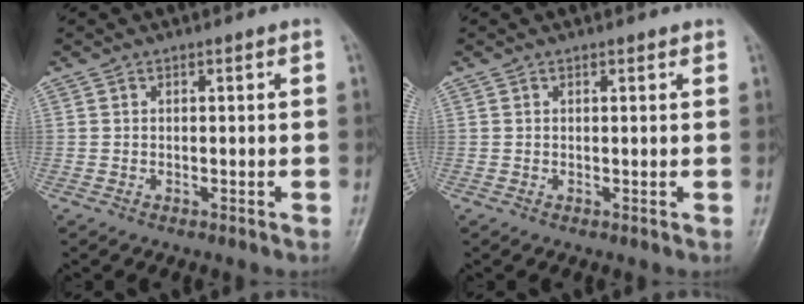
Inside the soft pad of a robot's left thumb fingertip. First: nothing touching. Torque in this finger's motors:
{"motor_torque": [-0.39, 0.09, -0.07, 0.11, 0.04]}